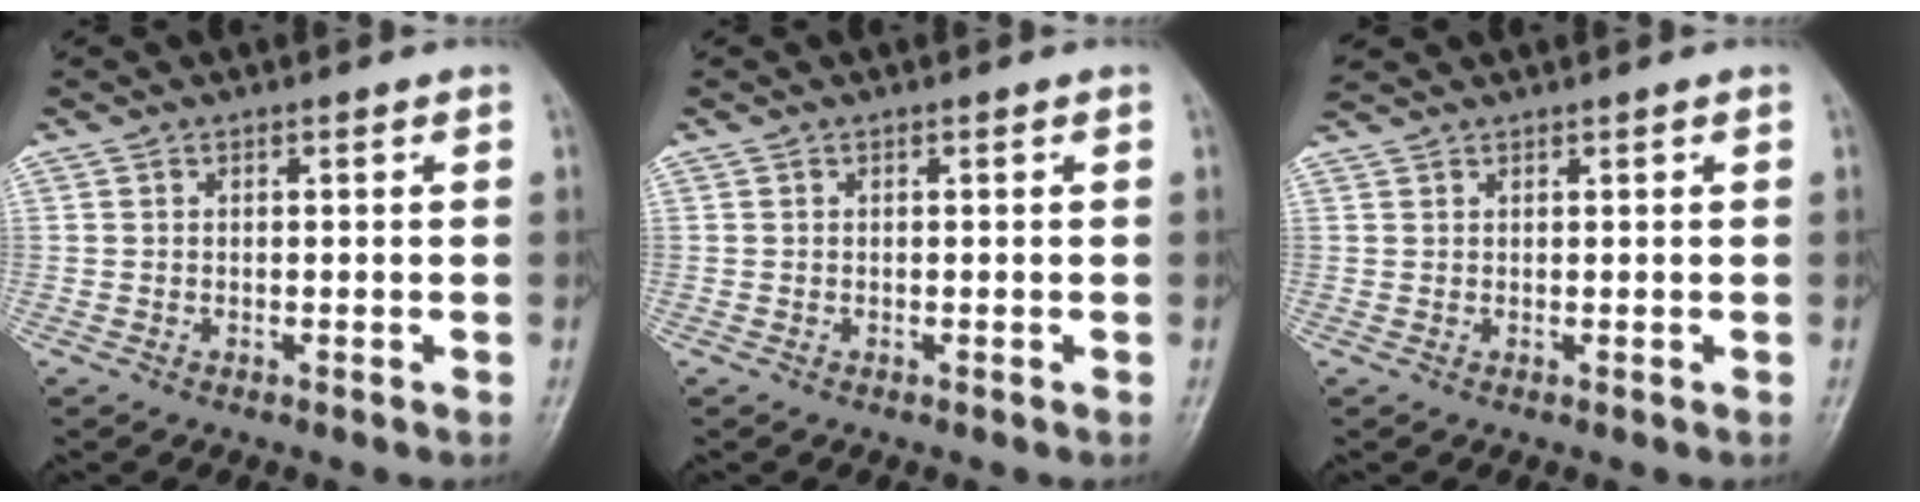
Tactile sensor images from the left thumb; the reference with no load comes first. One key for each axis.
{"total": 0.0}
{"total": 2.3, "fx": 2.2, "fy": 0.3, "fz": 0.6, "tx": -0.010, "ty": 0.016, "tz": 0.045}